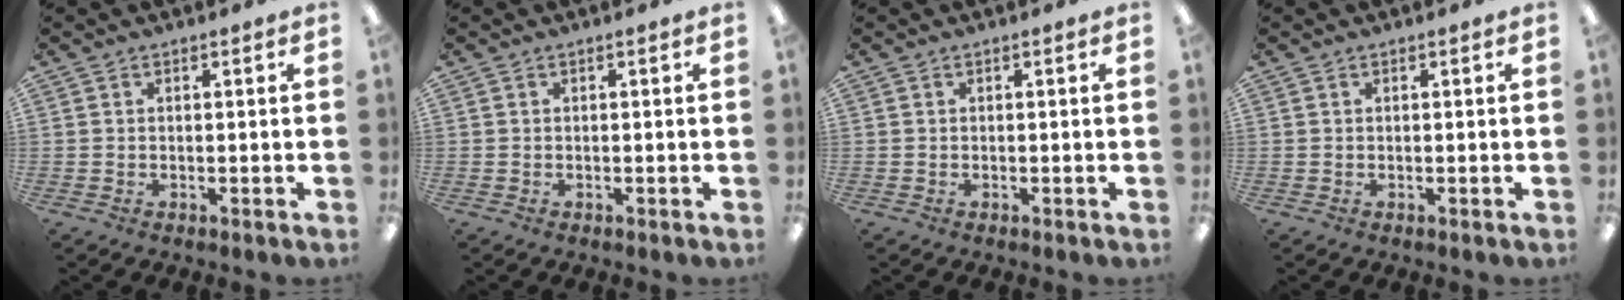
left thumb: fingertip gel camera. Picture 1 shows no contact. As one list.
[{"total": 0.0}, {"total": 0.0}, {"total": 0.0}]